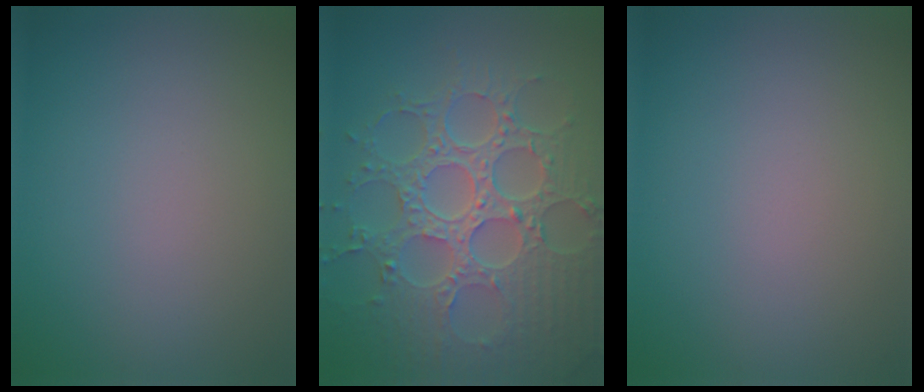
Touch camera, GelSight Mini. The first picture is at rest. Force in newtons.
{"total": 8.9, "press": 6.5, "slide": 6.1}
{"total": 0.0}